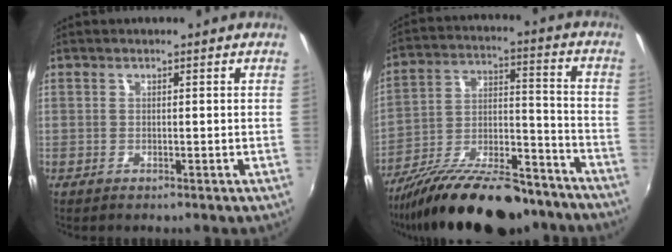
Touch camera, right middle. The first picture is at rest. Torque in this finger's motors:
{"motor_torque": [1.07, -1.07, 0.63, 0.13]}